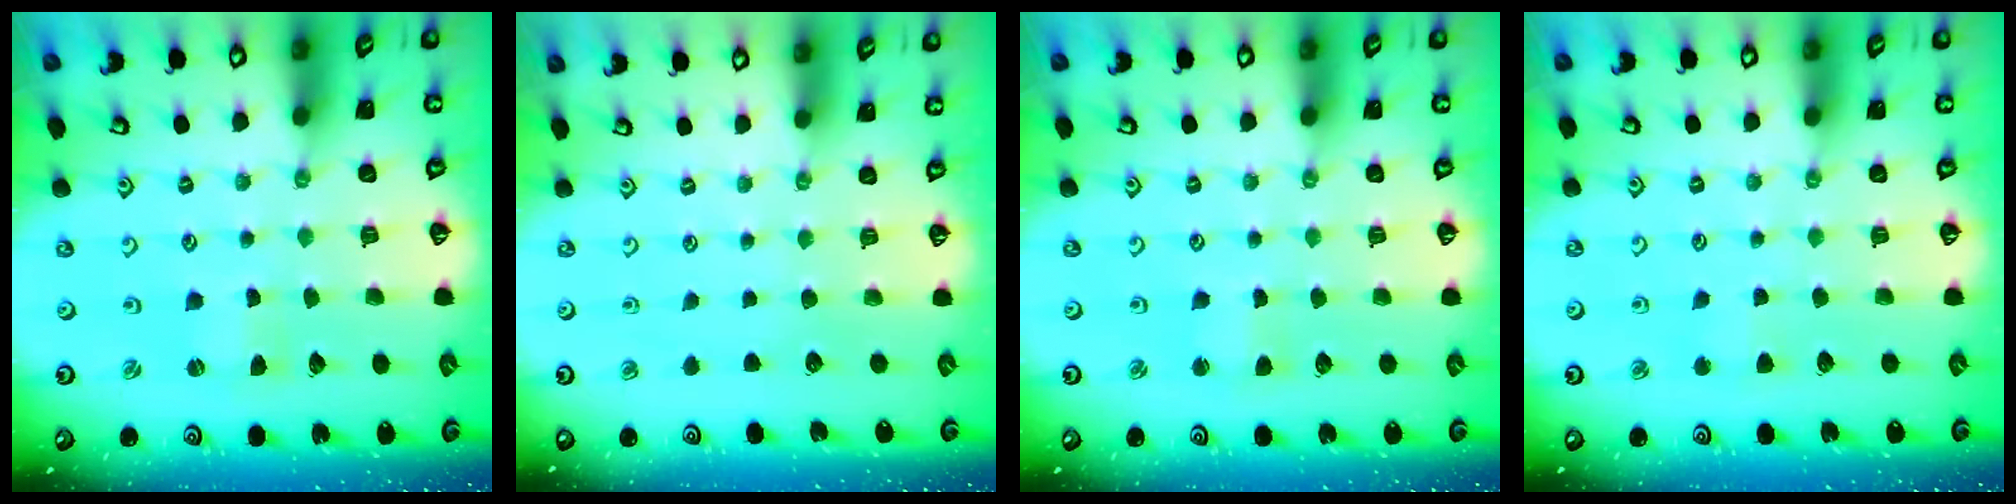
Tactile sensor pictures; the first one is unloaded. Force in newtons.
{"total": 0.0}
{"total": 2.8, "press": 2.7, "slide": 0.6}
{"total": 2.8, "press": 2.8, "slide": 0.5}